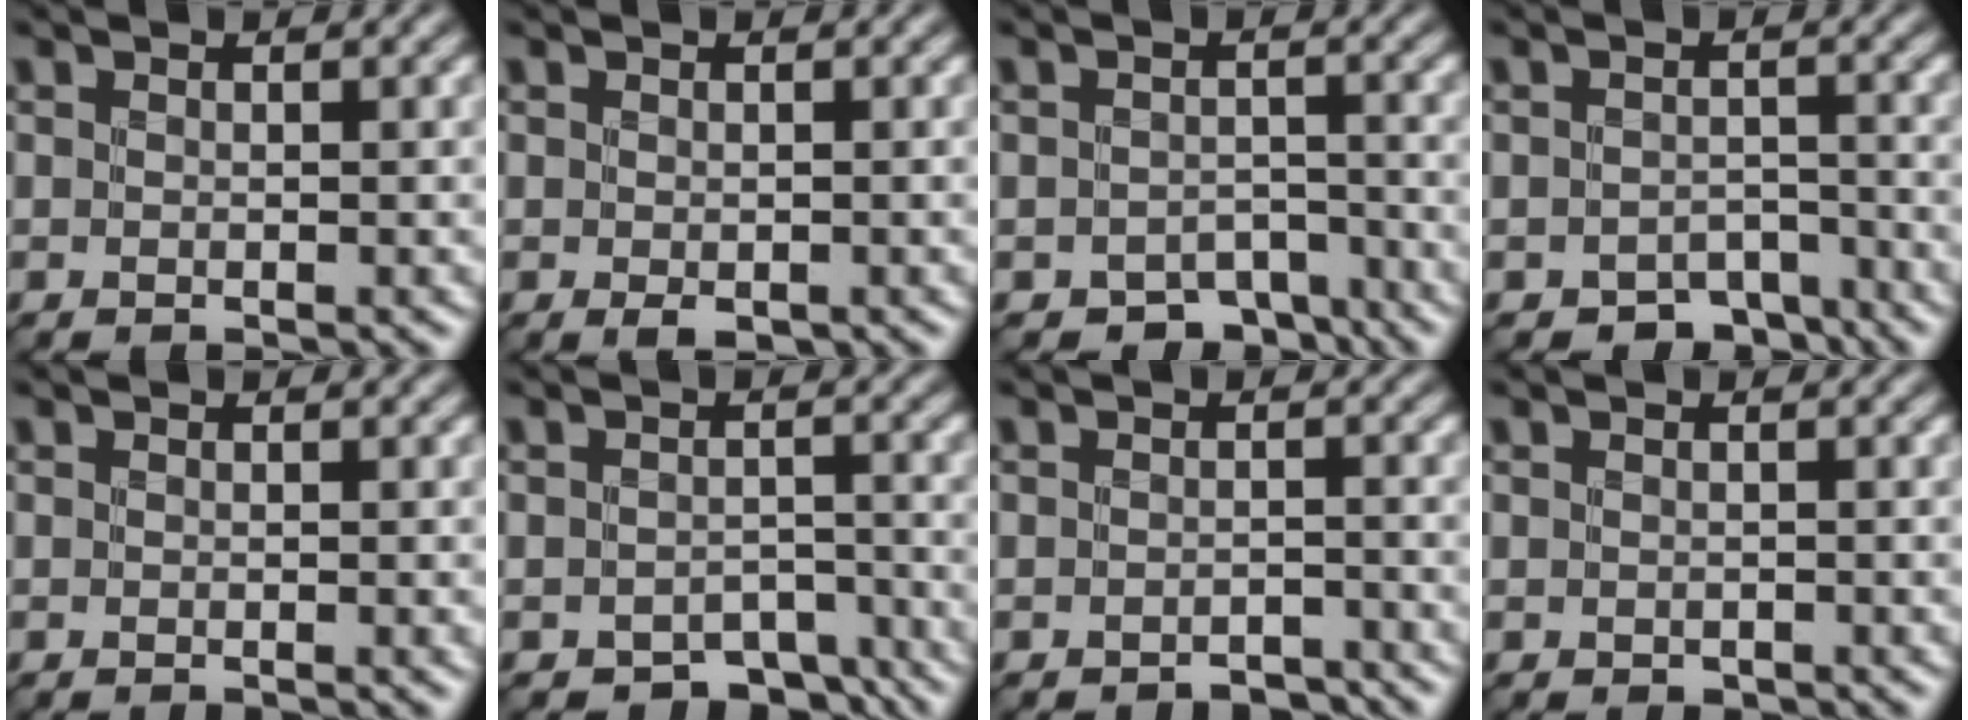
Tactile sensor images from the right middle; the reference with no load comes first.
{"total": 1.1, "force": [-0.5, 0.6, 0.8], "torque": [-0.015, -0.004, -0.006]}
{"total": 3.4, "force": [-2.6, 1.8, 1.2], "torque": [-0.009, -0.005, -0.040]}
{"total": 3.1, "force": [-2.4, 1.6, 1.0], "torque": [-0.007, -0.002, -0.037]}
{"total": 0.6, "force": [-0.1, 0.1, 0.5], "torque": [-0.005, 0.000, -0.001]}
{"total": 3.8, "force": [-3.0, 1.9, 1.4], "torque": [-0.010, -0.008, -0.041]}
{"total": 1.5, "force": [-1.4, 0.5, 0.3], "torque": [-0.003, 0.002, -0.022]}
{"total": 0.0}